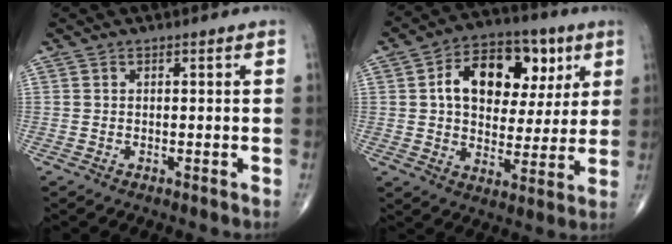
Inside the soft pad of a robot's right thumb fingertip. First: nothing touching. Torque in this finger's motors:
{"motor_torque": [1.42, 2.49, 0.60, -0.11, 0.05]}